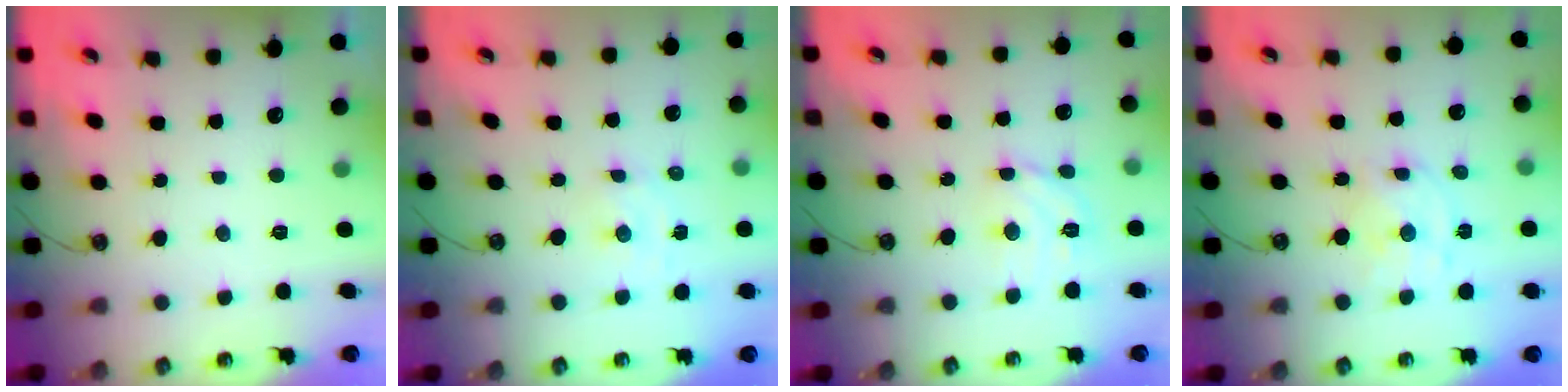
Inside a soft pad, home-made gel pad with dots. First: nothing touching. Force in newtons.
{"total": 1.6, "press": 1.6, "slide": 0.1}
{"total": 9.4, "press": 9.3, "slide": 1.2}
{"total": 6.8, "press": 6.8, "slide": 0.4}